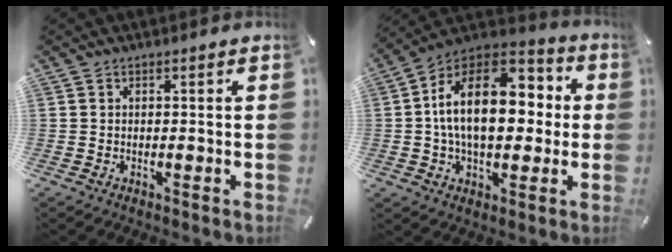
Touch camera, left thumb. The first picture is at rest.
{"total": 20.6, "force": [1.7, 13.1, 15.9], "torque": [-0.284, 0.007, 0.024]}